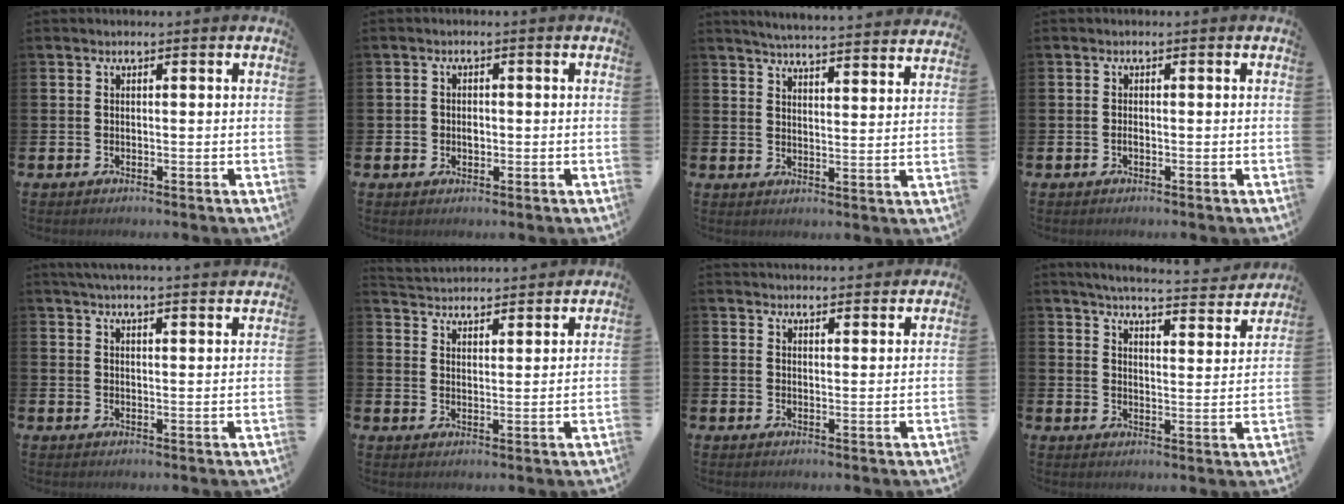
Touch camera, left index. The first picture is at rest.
{"total": 1.5, "force": [0.0, 1.4, 0.6], "torque": [0.001, 0.003, -0.006]}
{"total": 5.4, "force": [5.4, -0.2, 0.6], "torque": [-0.021, -0.042, 0.093]}
{"total": 0.5, "force": [-0.2, 0.2, 0.4], "torque": [-0.011, -0.001, -0.004]}
{"total": 4.2, "force": [4.1, -0.5, 0.5], "torque": [-0.013, -0.021, 0.073]}
{"total": 4.3, "force": [4.2, 0.4, -0.4], "torque": [-0.013, -0.029, 0.076]}
{"total": 3.3, "force": [3.2, 0.3, -0.2], "torque": [0.001, -0.019, 0.058]}
{"total": 5.1, "force": [4.9, 0.2, 1.4], "torque": [-0.041, -0.037, 0.080]}